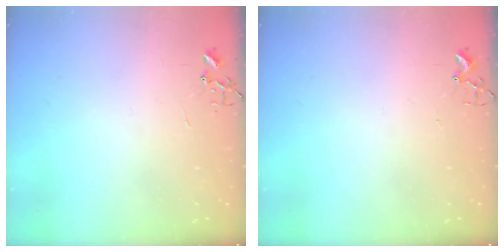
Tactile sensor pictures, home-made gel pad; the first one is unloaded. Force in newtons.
{"total": 1.7, "press": 1.6, "slide": 0.2}